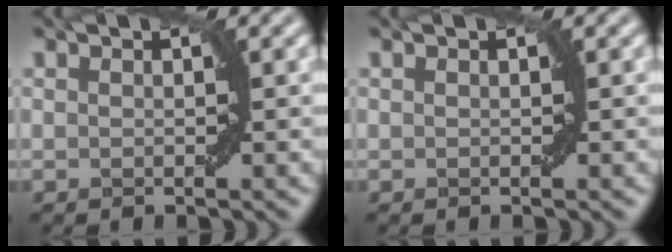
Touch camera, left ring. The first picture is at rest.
{"total": 0.0}